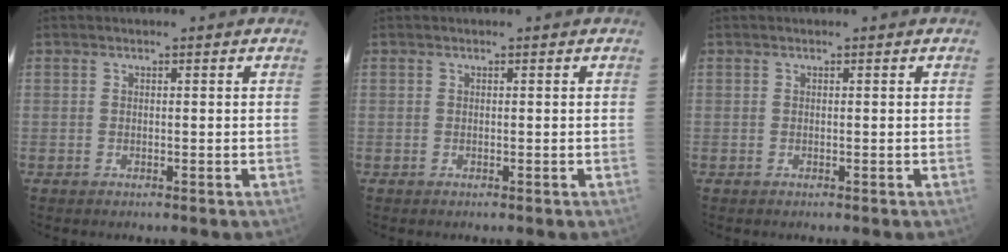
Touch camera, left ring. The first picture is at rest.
{"total": 0.0}
{"total": 0.0}